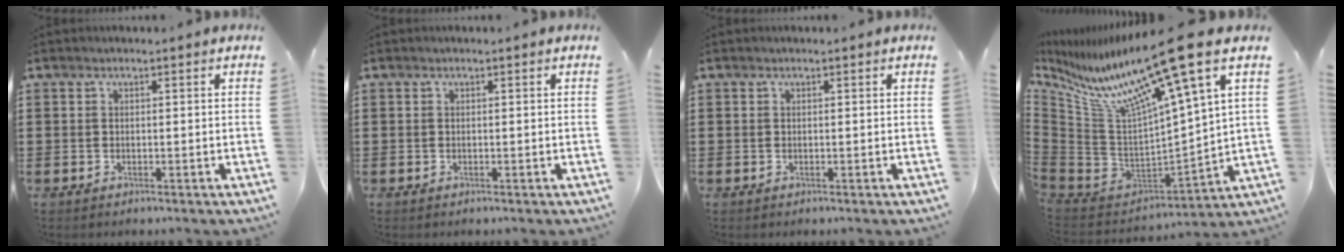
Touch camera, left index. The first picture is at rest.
{"total": 0.0}
{"total": 0.0}
{"total": 16.7, "force": [10.4, 0.9, 12.9], "torque": [-0.266, -0.080, 0.155]}